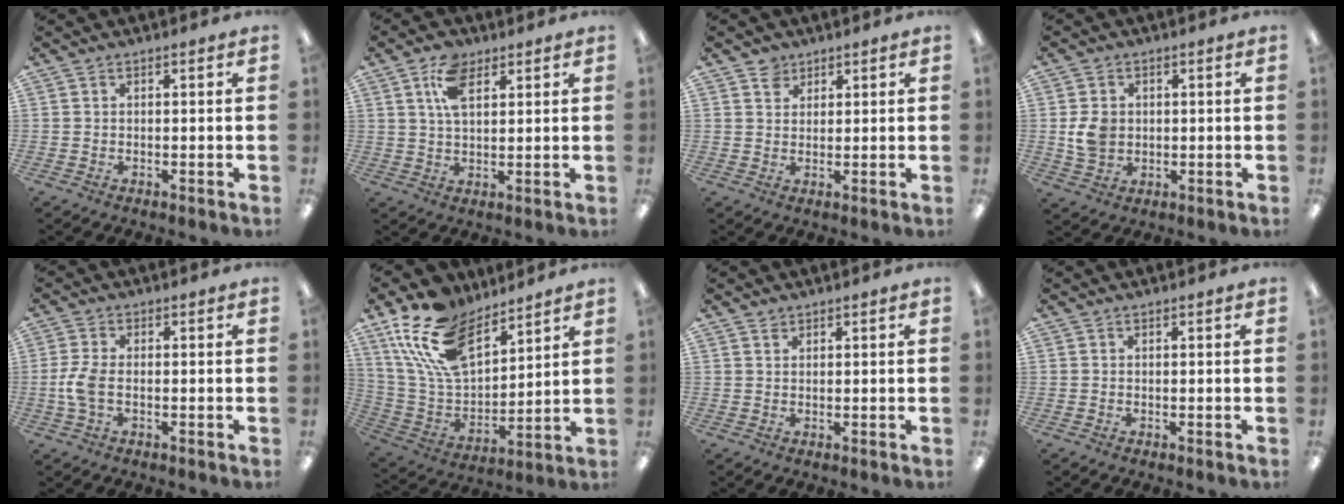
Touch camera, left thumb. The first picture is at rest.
{"total": 8.4, "force": [4.3, 4.6, 5.5], "torque": [-0.105, 0.002, 0.077]}
{"total": 3.5, "force": [2.3, 2.5, 0.3], "torque": [0.002, -0.004, 0.043]}
{"total": 6.0, "force": [0.4, 4.9, 3.4], "torque": [-0.057, 0.004, 0.009]}
{"total": 5.9, "force": [-0.7, 3.1, 5.0], "torque": [-0.117, -0.002, -0.018]}
{"total": 20.0, "force": [12.8, 10.6, 11.1], "torque": [-0.230, -0.057, 0.241]}
{"total": 1.1, "force": [0.9, 0.5, 0.3], "torque": [-0.007, -0.001, 0.018]}
{"total": 0.0}